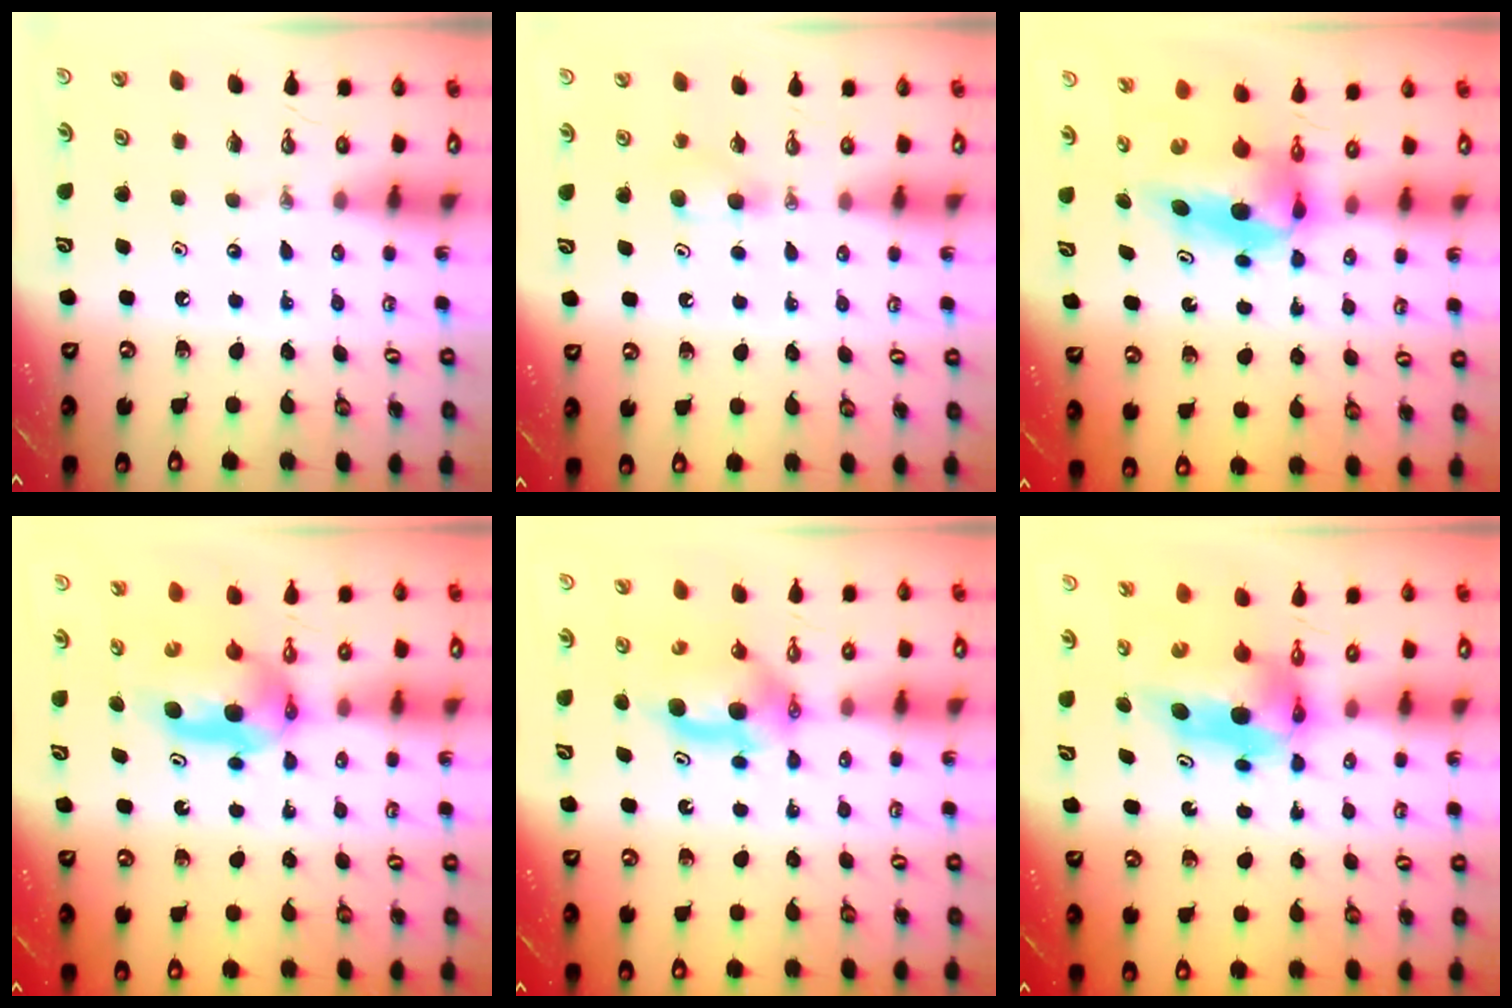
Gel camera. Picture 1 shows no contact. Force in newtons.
{"total": 3.6, "press": 3.6, "slide": 0.7}
{"total": 8.4, "press": 7.5, "slide": 3.9}
{"total": 7.3, "press": 6.3, "slide": 3.5}
{"total": 5.5, "press": 5.1, "slide": 2.0}
{"total": 6.1, "press": 6.1, "slide": 0.4}